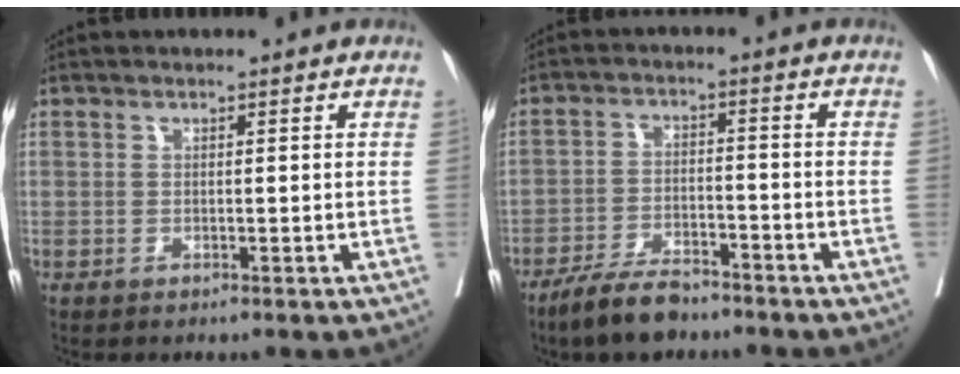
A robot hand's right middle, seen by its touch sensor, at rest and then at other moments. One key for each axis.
{"total": 6.9, "fx": -5.8, "fy": 1.8, "fz": 3.4, "tx": -0.066, "ty": -0.010, "tz": -0.107}